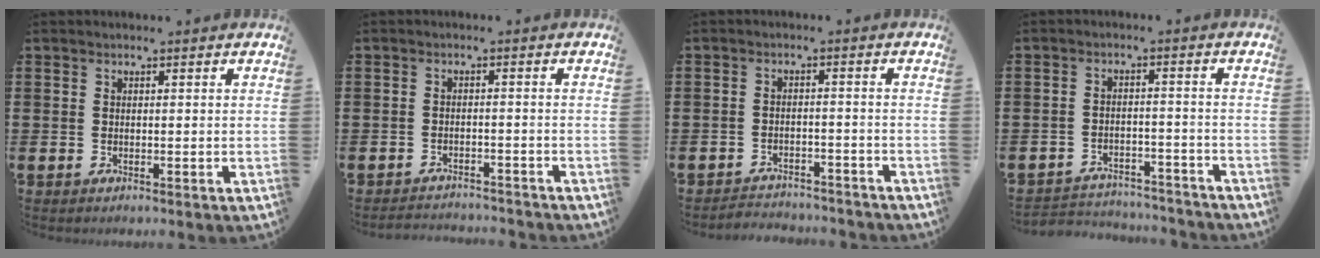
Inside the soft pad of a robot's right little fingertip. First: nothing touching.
{"total": 2.0, "force": [-2.0, 0.0, -0.2], "torque": [-0.004, 0.004, -0.043]}
{"total": 2.5, "force": [-2.5, 0.1, -0.3], "torque": [-0.003, 0.003, -0.055]}
{"total": 3.2, "force": [-3.2, 0.5, 0.0], "torque": [-0.006, 0.005, -0.068]}